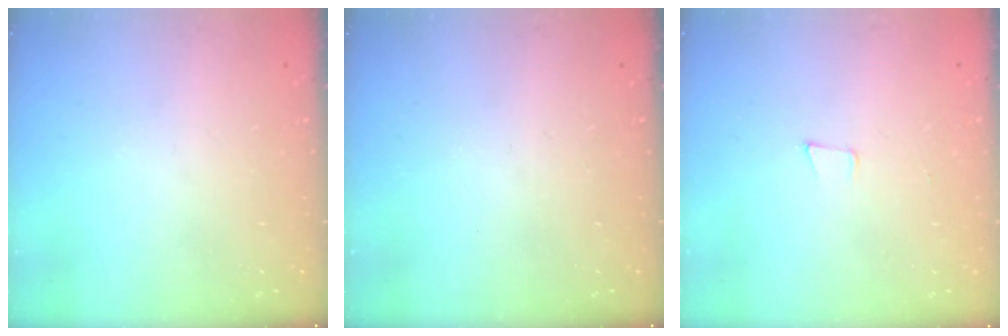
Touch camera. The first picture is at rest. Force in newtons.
{"total": 0.0}
{"total": 4.6, "press": 3.6, "slide": 2.9}